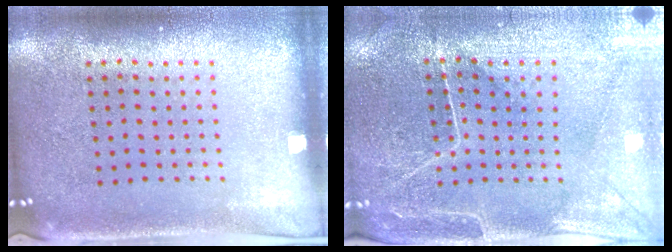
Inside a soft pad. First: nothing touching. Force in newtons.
{"total": 0.7, "press": 0.5, "slide": 0.4}